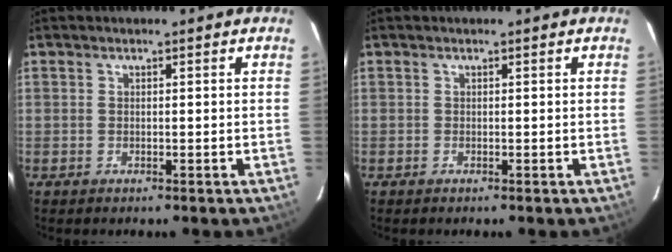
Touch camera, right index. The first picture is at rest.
{"total": 0.0}